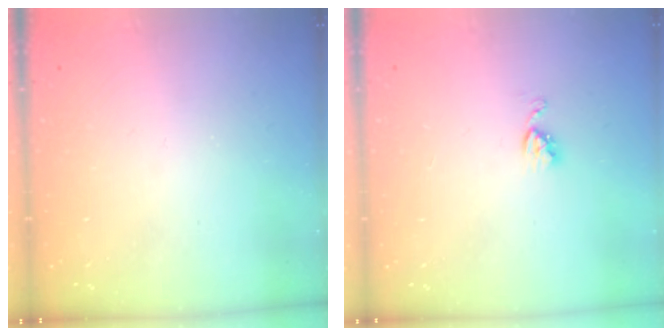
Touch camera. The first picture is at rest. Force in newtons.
{"total": 4.4, "press": 4.4, "slide": 0.4}